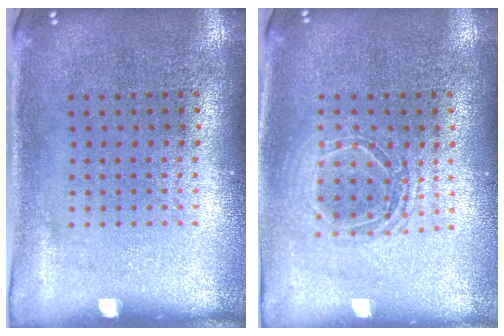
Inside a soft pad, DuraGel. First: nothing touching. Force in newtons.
{"total": 1.6, "press": 1.3, "slide": 0.8}